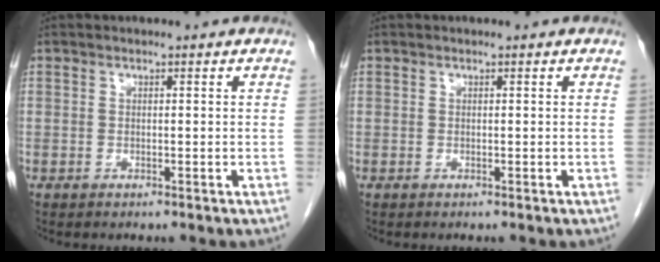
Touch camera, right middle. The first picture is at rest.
{"total": 0.0}